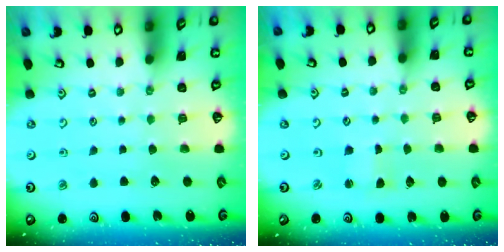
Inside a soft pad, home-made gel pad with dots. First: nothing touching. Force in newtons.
{"total": 1.7, "press": 1.7, "slide": 0.1}